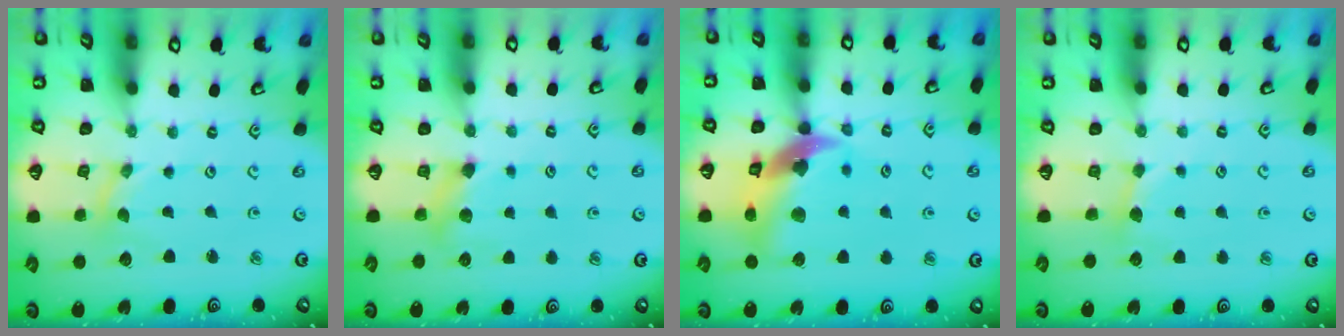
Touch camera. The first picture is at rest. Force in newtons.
{"total": 4.9, "press": 4.8, "slide": 0.5}
{"total": 14.7, "press": 14.5, "slide": 2.1}
{"total": 2.9, "press": 2.9, "slide": 0.4}